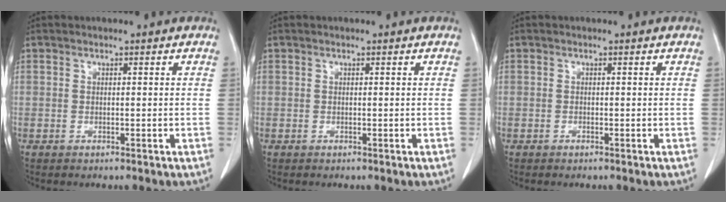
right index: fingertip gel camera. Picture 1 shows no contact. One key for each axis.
{"total": 0.0}
{"total": 0.0}